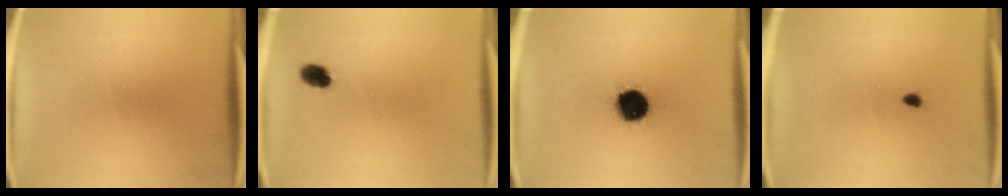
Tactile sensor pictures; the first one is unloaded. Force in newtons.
{"total": 3.1}
{"total": 15.2}
{"total": 0.7}